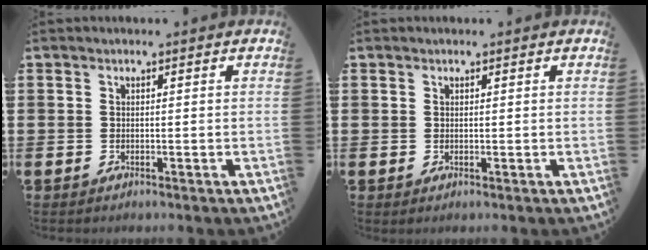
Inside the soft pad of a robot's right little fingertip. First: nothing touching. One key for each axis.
{"total": 0.0}